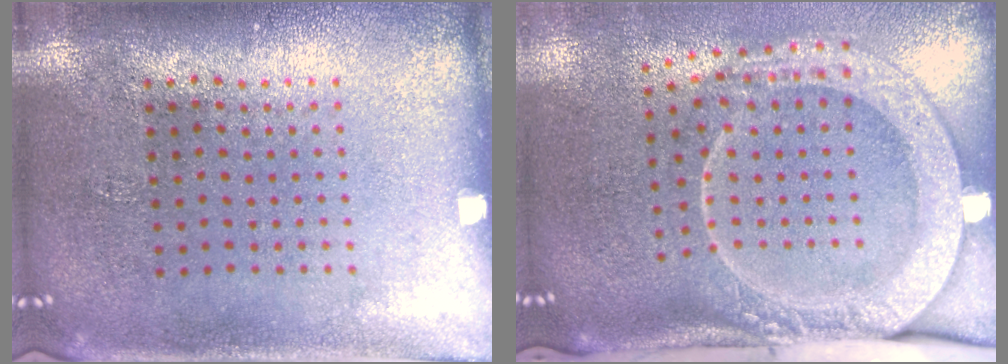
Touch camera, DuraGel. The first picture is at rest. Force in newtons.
{"total": 2.8, "press": 2.1, "slide": 1.9}